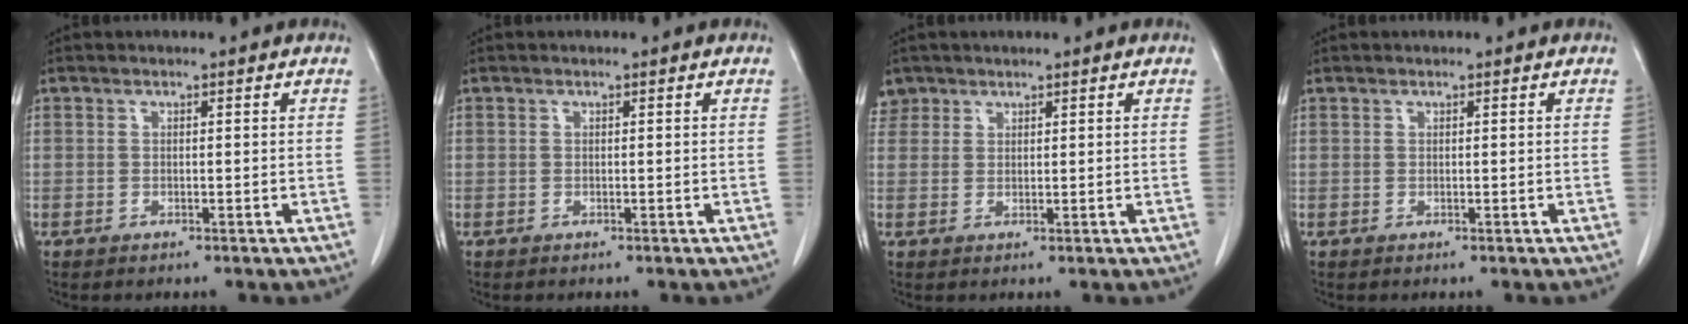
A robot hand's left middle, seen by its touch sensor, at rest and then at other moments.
{"total": 0.0}
{"total": 2.7, "force": [1.9, 1.9, -0.2], "torque": [0.013, 0.008, 0.035]}
{"total": 0.0}